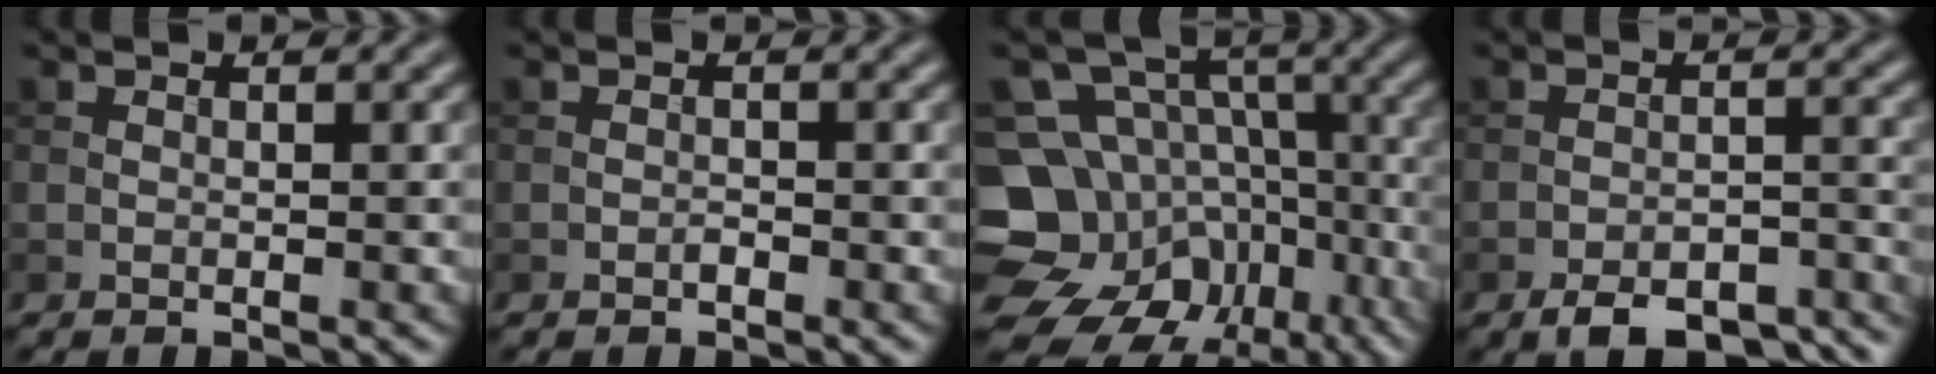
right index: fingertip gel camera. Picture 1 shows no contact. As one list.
[{"total": 0.5, "force": [-0.3, 0.2, 0.3], "torque": [-0.004, 0.001, -0.007]}, {"total": 15.7, "force": [-6.7, 12.8, 6.1], "torque": [-0.143, -0.010, -0.092]}, {"total": 7.9, "force": [-6.2, 3.0, 3.8], "torque": [-0.050, -0.008, -0.090]}]